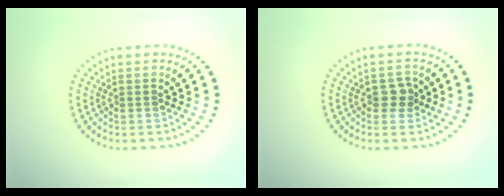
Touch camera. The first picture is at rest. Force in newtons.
{"total": 1.8, "press": 1.7, "slide": 0.4}